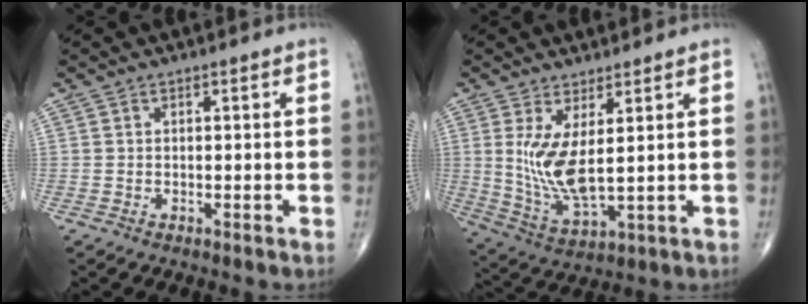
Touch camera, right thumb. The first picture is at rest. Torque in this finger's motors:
{"motor_torque": [-0.62, 0.92, 0.99, 0.38, 0.07]}